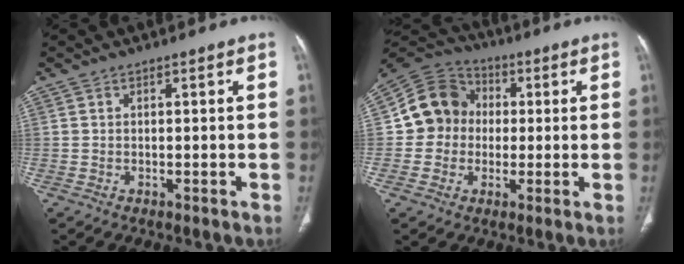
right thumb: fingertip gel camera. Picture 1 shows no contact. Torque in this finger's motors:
{"motor_torque": [-0.51, 0.63, 0.03, -0.22, 0.07]}